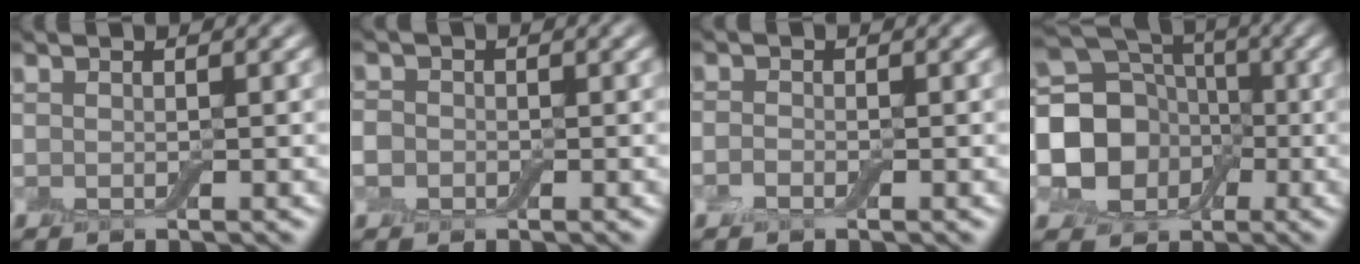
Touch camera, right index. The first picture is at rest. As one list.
[{"total": 2.6, "force": [-0.3, 2.4, 1.0], "torque": [-0.001, 0.007, -0.030]}, {"total": 1.1, "force": [-0.6, 0.7, 0.6], "torque": [-0.012, 0.001, -0.016]}, {"total": 10.8, "force": [-1.2, 9.3, 5.3], "torque": [-0.096, -0.007, -0.045]}]